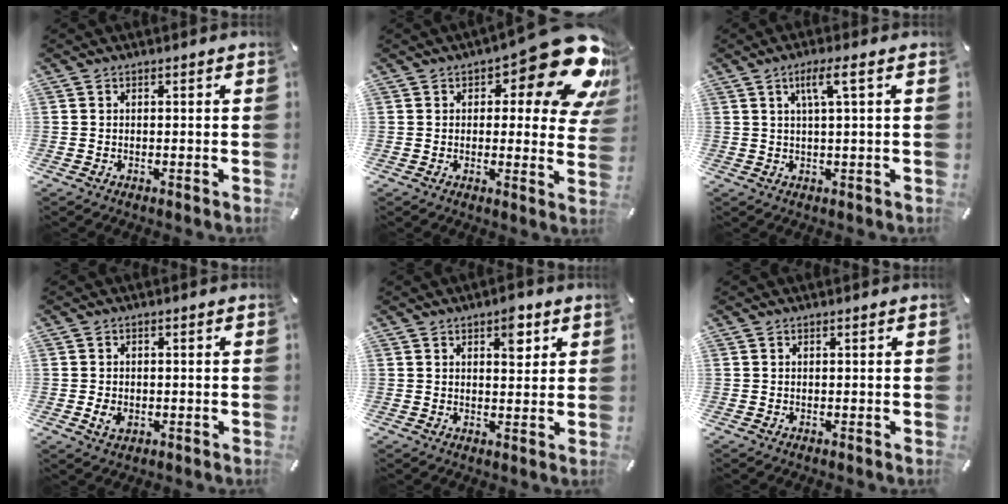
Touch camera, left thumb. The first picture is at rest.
{"total": 18.7, "force": [9.9, 7.3, 14.1], "torque": [-0.173, -0.075, 0.164]}
{"total": 5.1, "force": [1.7, 0.4, 4.8], "torque": [-0.096, 0.000, 0.025]}
{"total": 2.6, "force": [-0.7, 1.9, 1.7], "torque": [-0.044, -0.003, -0.015]}
{"total": 5.6, "force": [2.9, 3.0, 3.7], "torque": [-0.032, -0.013, 0.041]}
{"total": 0.0}